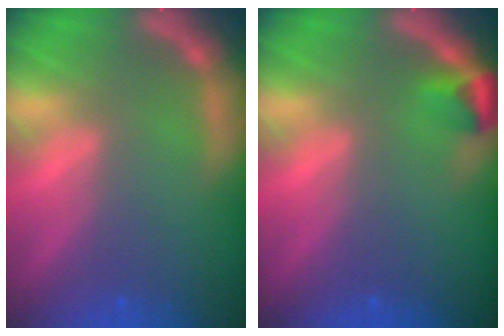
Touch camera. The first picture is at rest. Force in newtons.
{"total": 1.9}